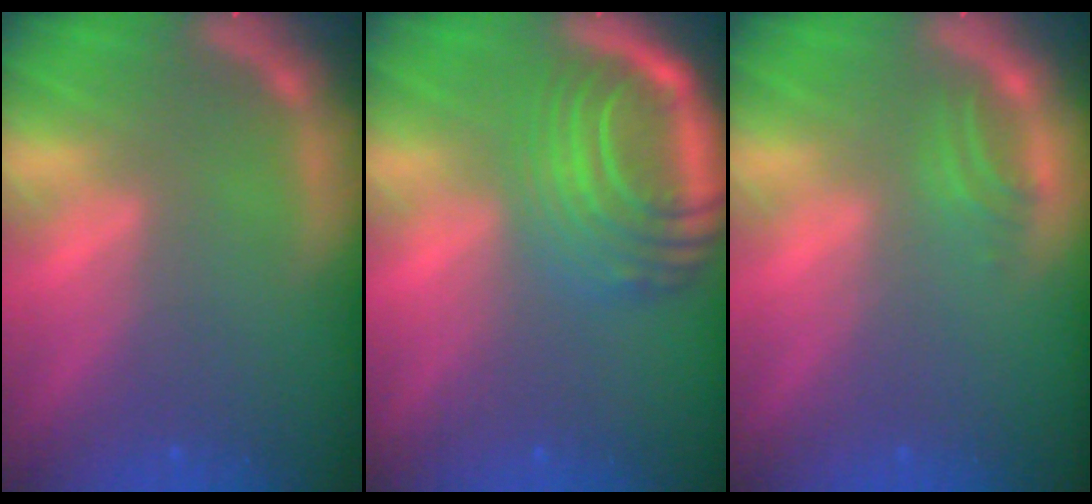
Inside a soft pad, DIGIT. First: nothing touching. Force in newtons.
{"total": 10.1}
{"total": 1.5}